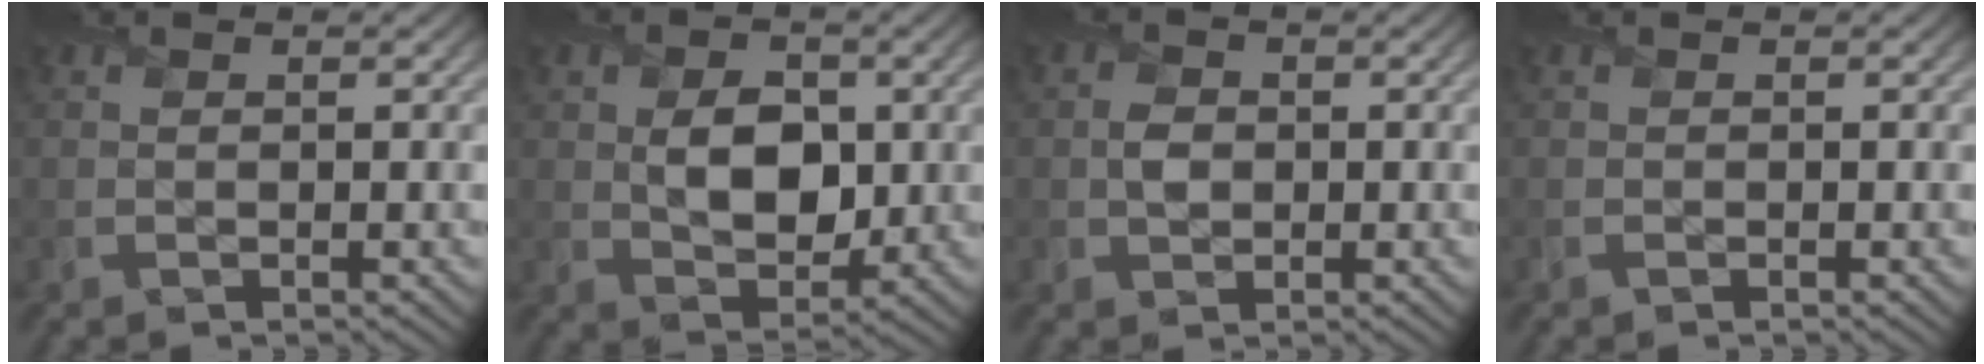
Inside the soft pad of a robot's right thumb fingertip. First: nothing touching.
{"total": 6.5, "force": [0.5, 4.5, 4.7], "torque": [-0.083, -0.007, 0.010]}
{"total": 1.8, "force": [0.1, 1.6, 0.8], "torque": [-0.016, 0.000, -0.002]}
{"total": 0.0}